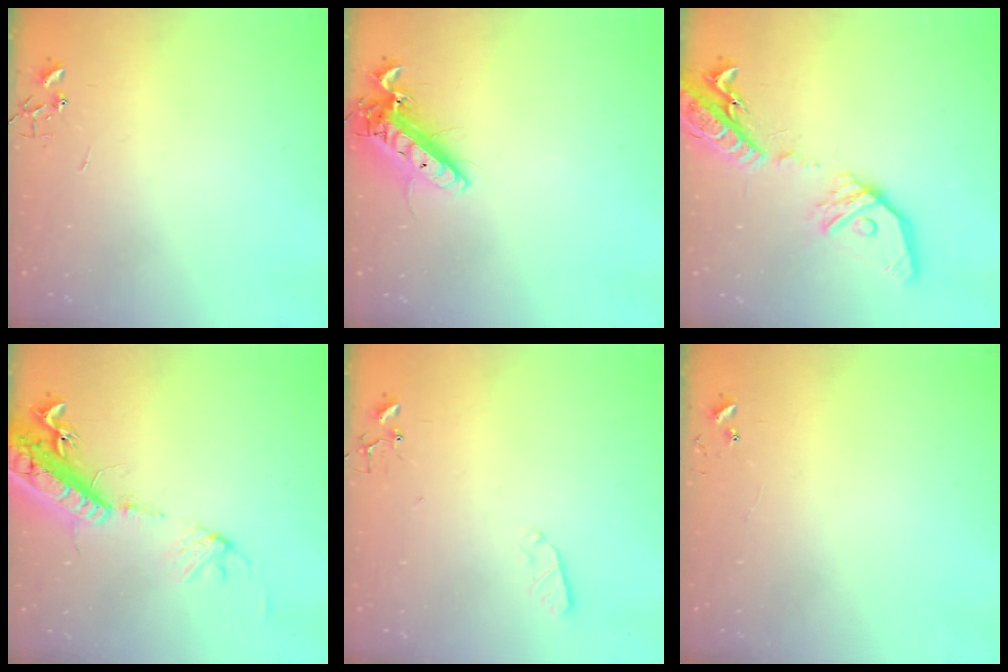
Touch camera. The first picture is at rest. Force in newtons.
{"total": 15.0, "press": 14.8, "slide": 2.4}
{"total": 19.6, "press": 19.2, "slide": 4.0}
{"total": 18.2, "press": 17.7, "slide": 4.2}
{"total": 2.9, "press": 2.8, "slide": 0.5}
{"total": 4.7, "press": 4.7, "slide": 0.5}